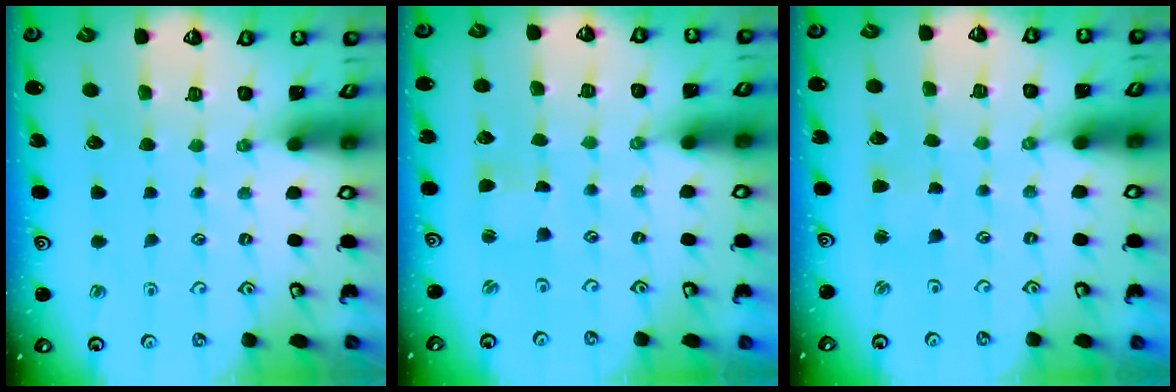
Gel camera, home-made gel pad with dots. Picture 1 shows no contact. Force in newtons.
{"total": 0.7, "press": 0.7, "slide": 0.1}
{"total": 1.6, "press": 1.6, "slide": 0.2}